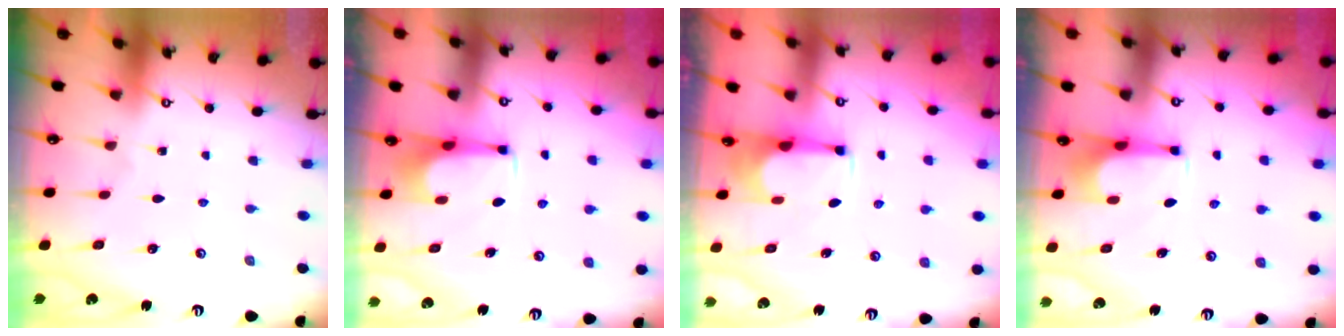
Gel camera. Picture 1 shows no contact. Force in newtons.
{"total": 1.6, "press": 1.6, "slide": 0.5}
{"total": 1.6, "press": 1.5, "slide": 0.6}
{"total": 1.8, "press": 1.8, "slide": 0.1}